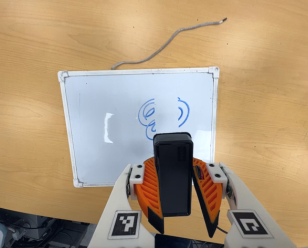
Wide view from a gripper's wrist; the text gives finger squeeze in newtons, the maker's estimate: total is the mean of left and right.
{"total": 9.2, "left": 9.7, "right": 8.6}